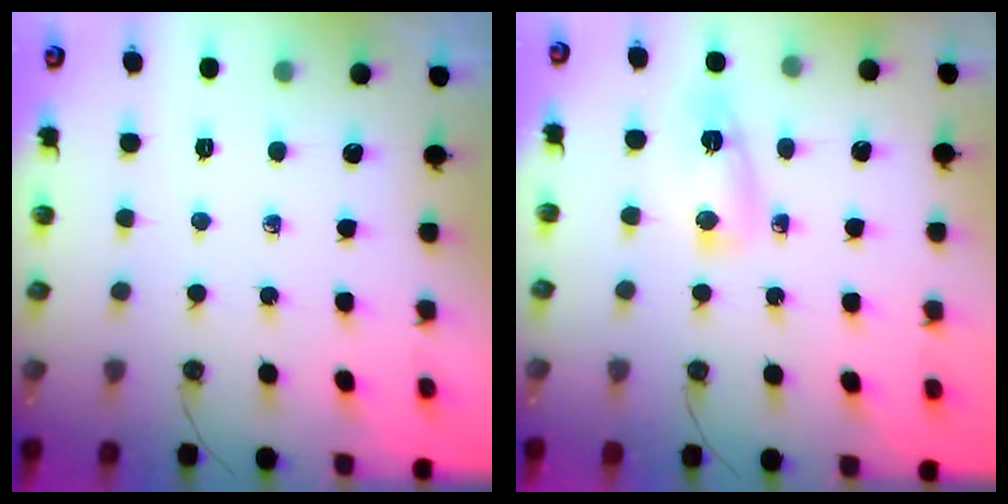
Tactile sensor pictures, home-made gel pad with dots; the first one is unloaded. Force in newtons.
{"total": 5.5, "press": 5.2, "slide": 1.5}